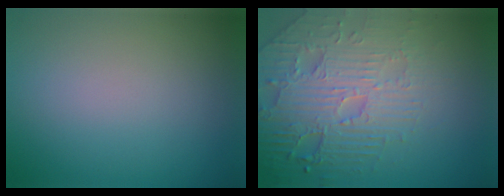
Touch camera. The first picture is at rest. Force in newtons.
{"total": 6.0, "press": 5.2, "slide": 3.0}